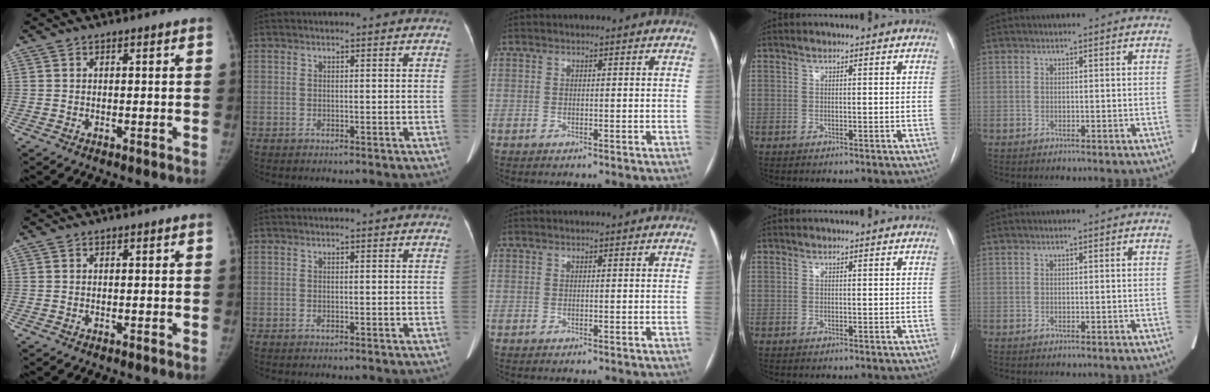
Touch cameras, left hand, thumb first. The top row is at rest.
{}